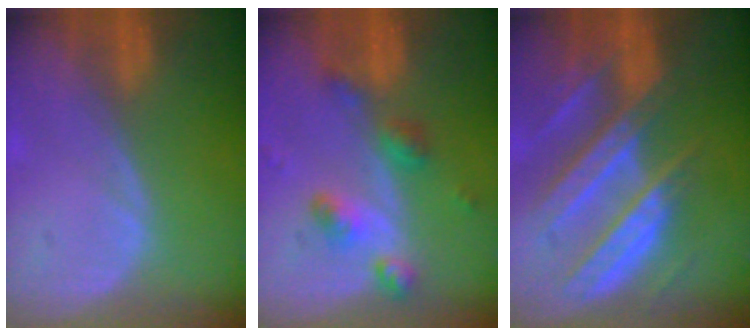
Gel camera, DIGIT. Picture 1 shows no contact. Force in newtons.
{"total": 6.1, "press": 5.3, "slide": 3.0}
{"total": 10.3, "press": 9.1, "slide": 4.8}